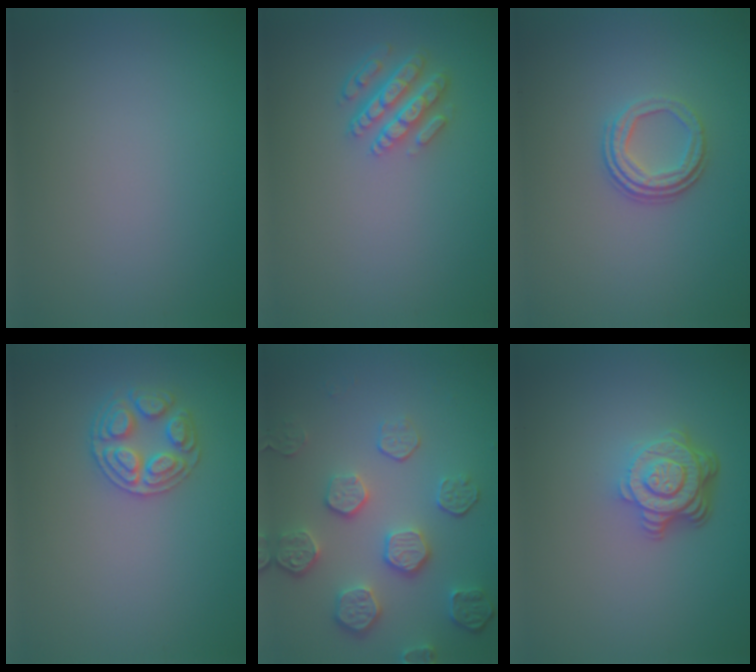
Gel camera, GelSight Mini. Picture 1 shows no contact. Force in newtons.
{"total": 4.3, "press": 3.3, "slide": 2.8}
{"total": 3.1, "press": 2.3, "slide": 2.0}
{"total": 3.0, "press": 3.0, "slide": 0.5}
{"total": 5.4, "press": 4.2, "slide": 3.3}
{"total": 4.7, "press": 3.4, "slide": 3.3}